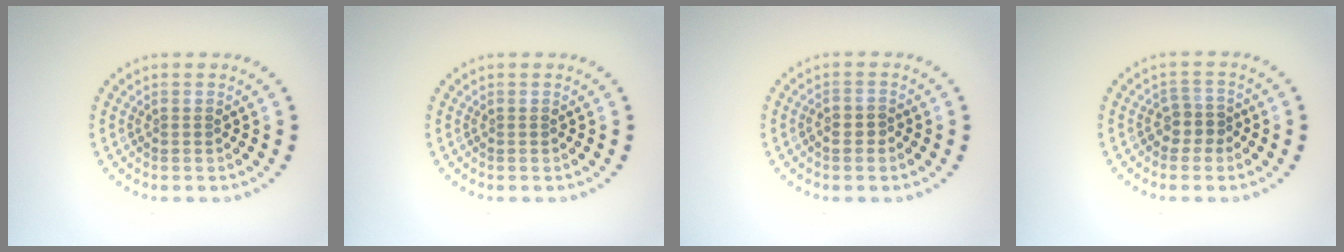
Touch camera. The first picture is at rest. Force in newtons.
{"total": 0.0}
{"total": 1.0, "press": 0.9, "slide": 0.5}
{"total": 1.9, "press": 1.5, "slide": 1.1}